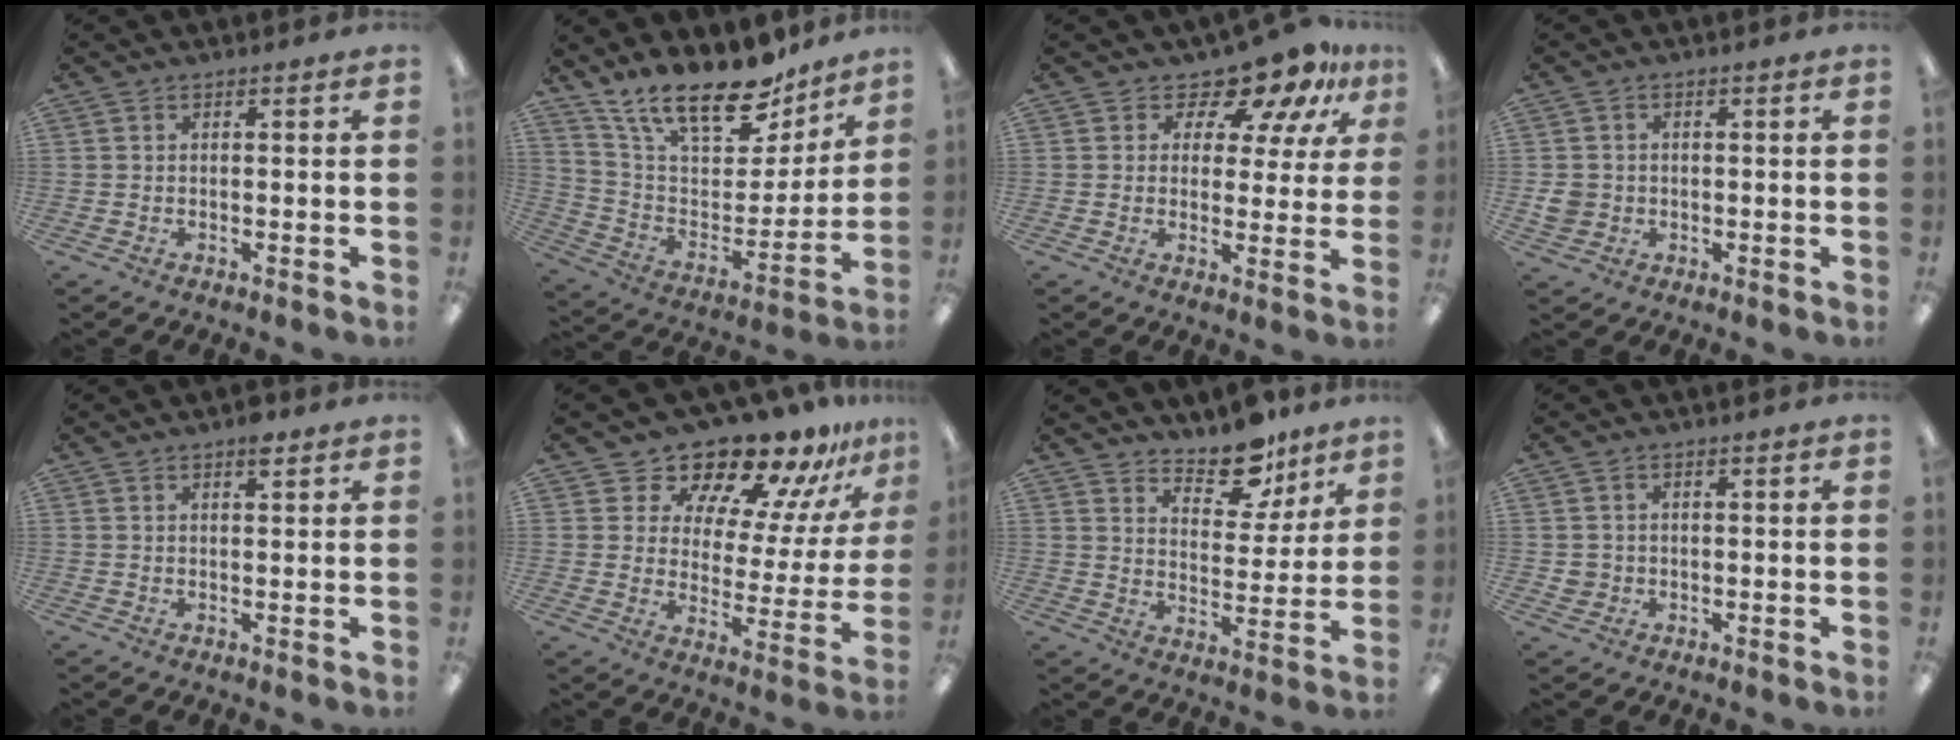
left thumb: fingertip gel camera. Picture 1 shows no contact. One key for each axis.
{"total": 20.9, "fx": 16.3, "fy": 7.8, "fz": 10.5, "tx": -0.185, "ty": -0.112, "tz": 0.289}
{"total": 10.0, "fx": 8.0, "fy": 4.6, "fz": 3.7, "tx": -0.058, "ty": -0.068, "tz": 0.143}
{"total": 3.8, "fx": -0.4, "fy": 3.6, "fz": 1.0, "tx": -0.011, "ty": 0.006, "tz": -0.007}
{"total": 6.2, "fx": 4.2, "fy": 3.0, "fz": 3.6, "tx": -0.032, "ty": -0.021, "tz": 0.066}
{"total": 14.5, "fx": 13.4, "fy": 4.7, "fz": 2.9, "tx": -0.061, "ty": -0.127, "tz": 0.232}
{"total": 11.3, "fx": 9.3, "fy": 5.2, "fz": 3.8, "tx": -0.046, "ty": -0.068, "tz": 0.169}
{"total": 2.3, "fx": -0.2, "fy": 2.3, "fz": 0.2, "tx": 0.002, "ty": 0.000, "tz": -0.007}